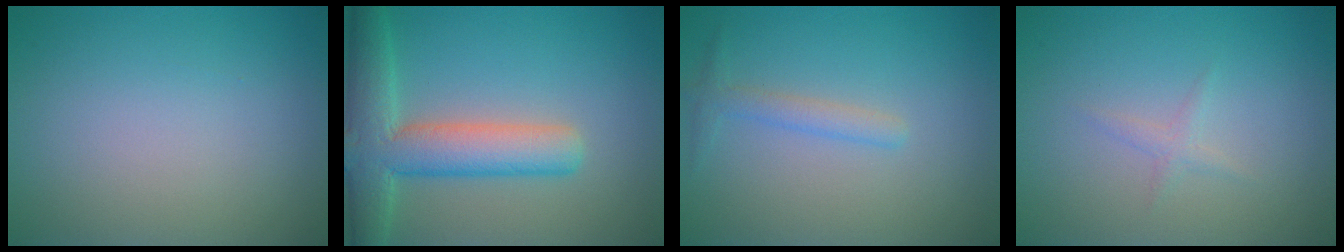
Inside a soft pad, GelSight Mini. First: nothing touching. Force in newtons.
{"total": 7.1, "press": 7.1, "slide": 0.4}
{"total": 1.6, "press": 1.6, "slide": 0.1}
{"total": 0.9, "press": 0.9, "slide": 0.1}